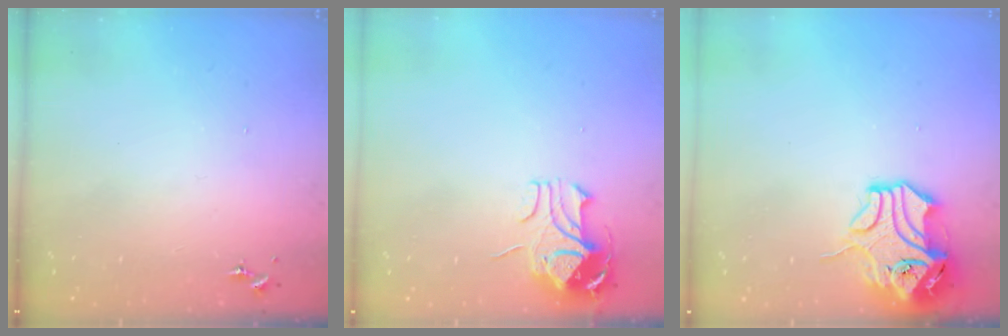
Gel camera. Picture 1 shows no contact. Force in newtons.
{"total": 10.7, "press": 10.7, "slide": 1.2}
{"total": 12.0, "press": 11.9, "slide": 1.6}